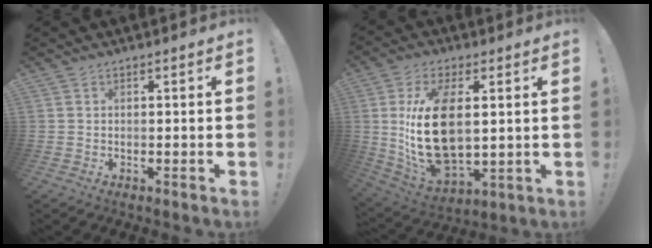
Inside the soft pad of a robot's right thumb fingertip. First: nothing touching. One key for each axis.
{"total": 20.0, "fx": 2.8, "fy": 10.9, "fz": 16.5, "tx": -0.328, "ty": -0.016, "tz": 0.052}